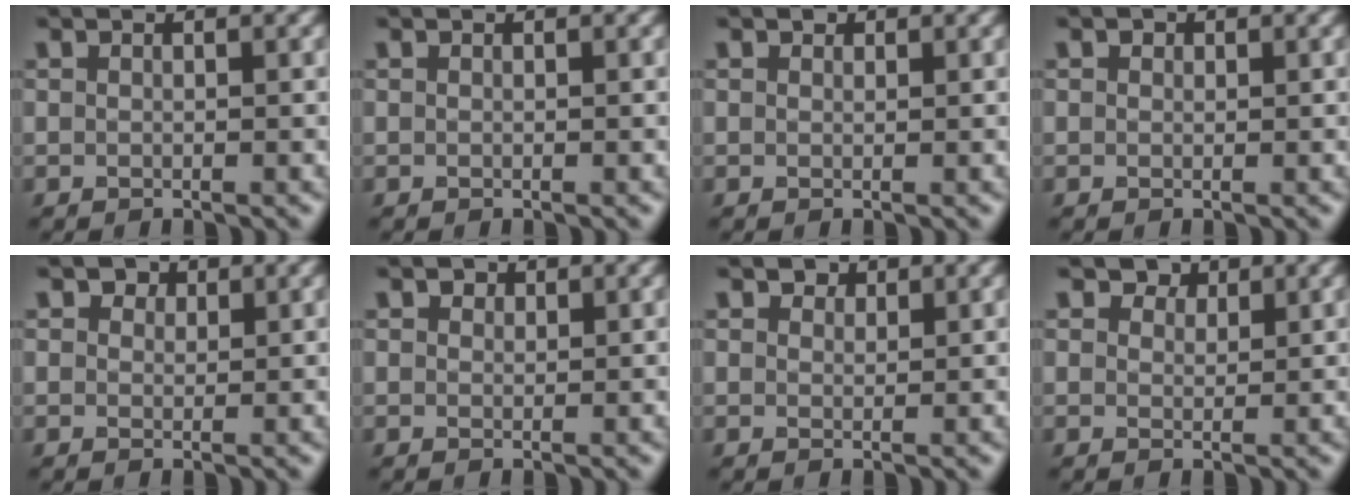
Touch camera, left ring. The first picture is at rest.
{"total": 0.0}
{"total": 0.5, "force": [0.4, 0.3, 0.1], "torque": [0.001, -0.001, 0.005]}
{"total": 0.6, "force": [0.3, 0.4, 0.2], "torque": [-0.001, -0.002, 0.002]}
{"total": 2.0, "force": [1.3, 1.3, 0.8], "torque": [-0.011, -0.002, 0.009]}
{"total": 1.1, "force": [0.8, 0.7, 0.4], "torque": [-0.007, -0.002, 0.007]}
{"total": 1.5, "force": [1.1, 0.9, 0.4], "torque": [-0.007, -0.004, 0.014]}
{"total": 2.2, "force": [1.7, 1.3, 0.7], "torque": [-0.015, -0.008, 0.024]}